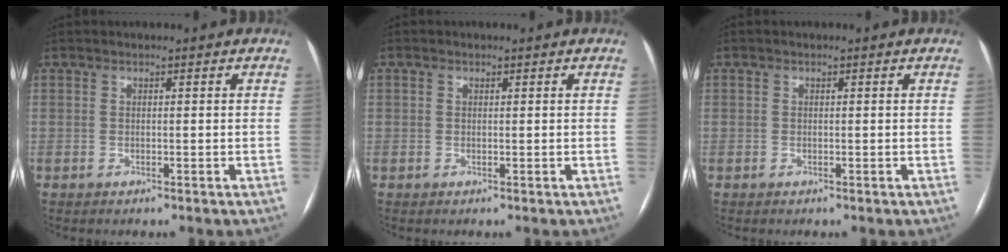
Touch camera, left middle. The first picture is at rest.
{"total": 1.0, "force": [-0.3, -0.5, -0.8], "torque": [0.011, -0.006, -0.005]}
{"total": 0.0}